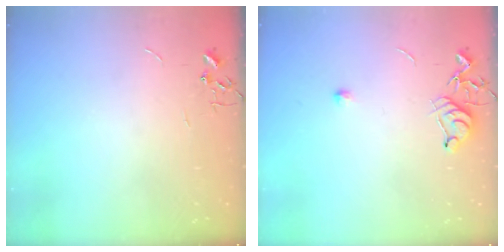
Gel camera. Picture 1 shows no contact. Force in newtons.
{"total": 7.1, "press": 7.0, "slide": 1.0}